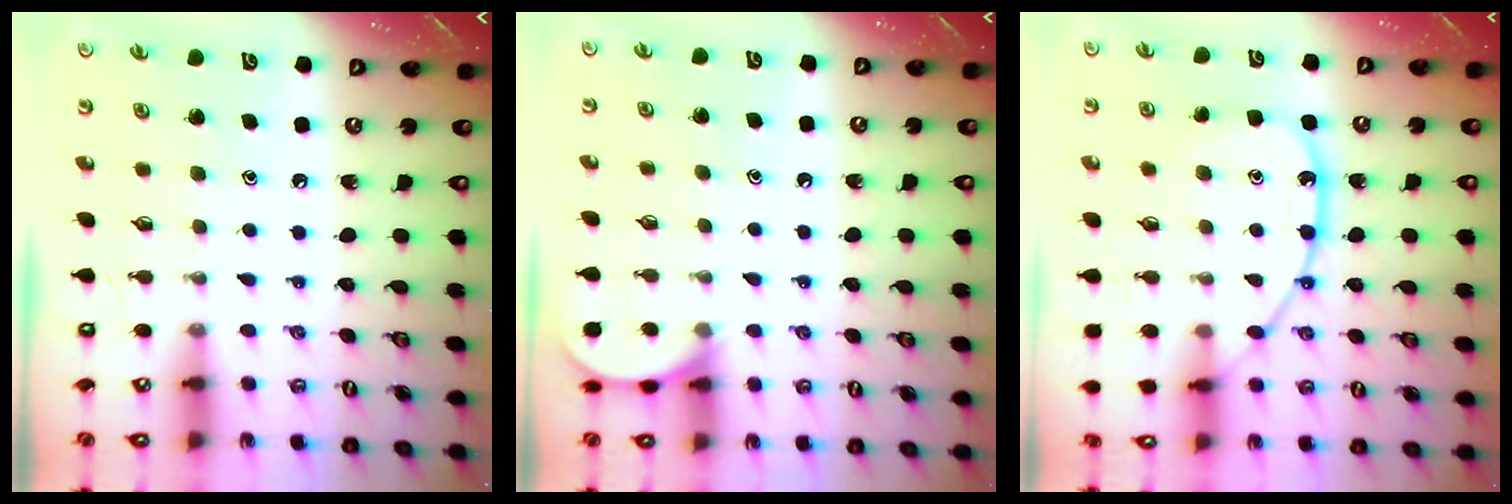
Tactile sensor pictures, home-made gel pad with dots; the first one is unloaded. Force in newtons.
{"total": 4.7, "press": 4.7, "slide": 0.5}
{"total": 14.0, "press": 13.9, "slide": 1.3}